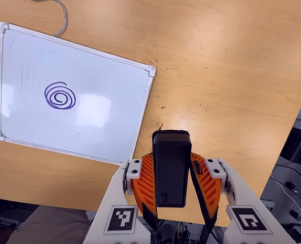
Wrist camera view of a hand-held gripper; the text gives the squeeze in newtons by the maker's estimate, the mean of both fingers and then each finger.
{"total": 4.5, "left": 3.4, "right": 5.6}